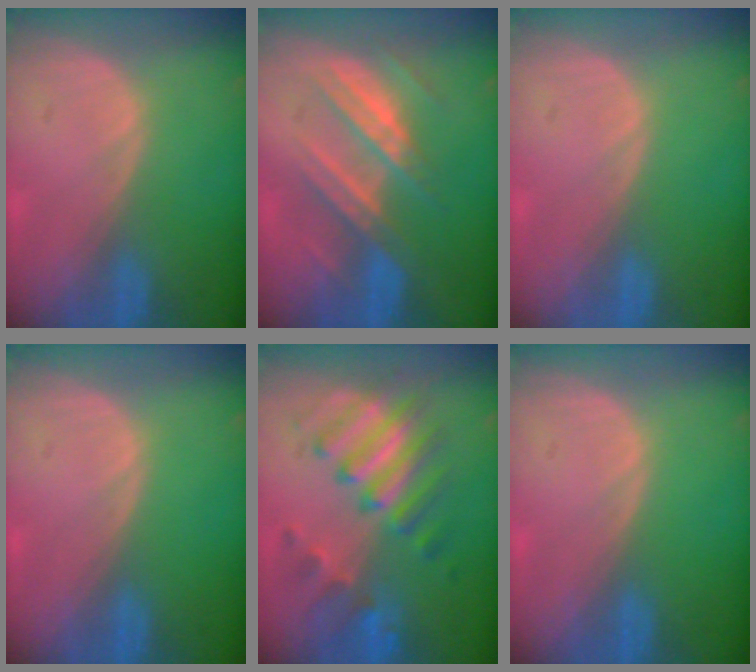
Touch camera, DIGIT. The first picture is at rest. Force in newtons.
{"total": 7.2, "press": 7.2, "slide": 0.8}
{"total": 0.0}
{"total": 0.0}
{"total": 8.4, "press": 8.4, "slide": 0.3}
{"total": 0.0}